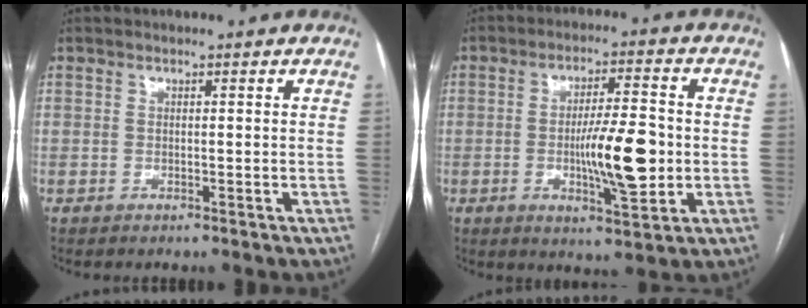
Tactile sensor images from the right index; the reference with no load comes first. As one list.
[{"total": 10.7, "force": [-1.5, 2.1, 10.4], "torque": [-0.175, -0.003, -0.022]}]